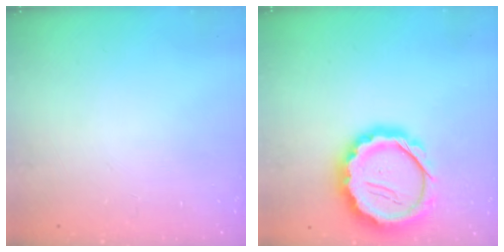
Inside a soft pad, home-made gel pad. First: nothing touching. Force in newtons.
{"total": 14.7, "press": 14.4, "slide": 3.0}